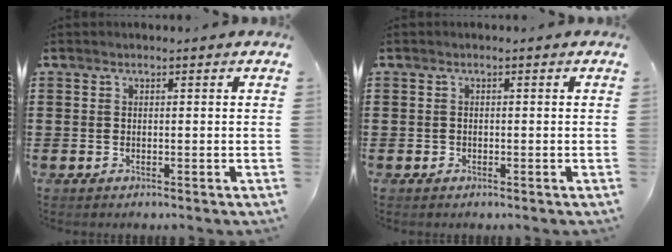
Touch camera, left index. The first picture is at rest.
{"total": 0.5, "force": [-0.3, 0.4, -0.1], "torque": [0.000, 0.003, -0.006]}